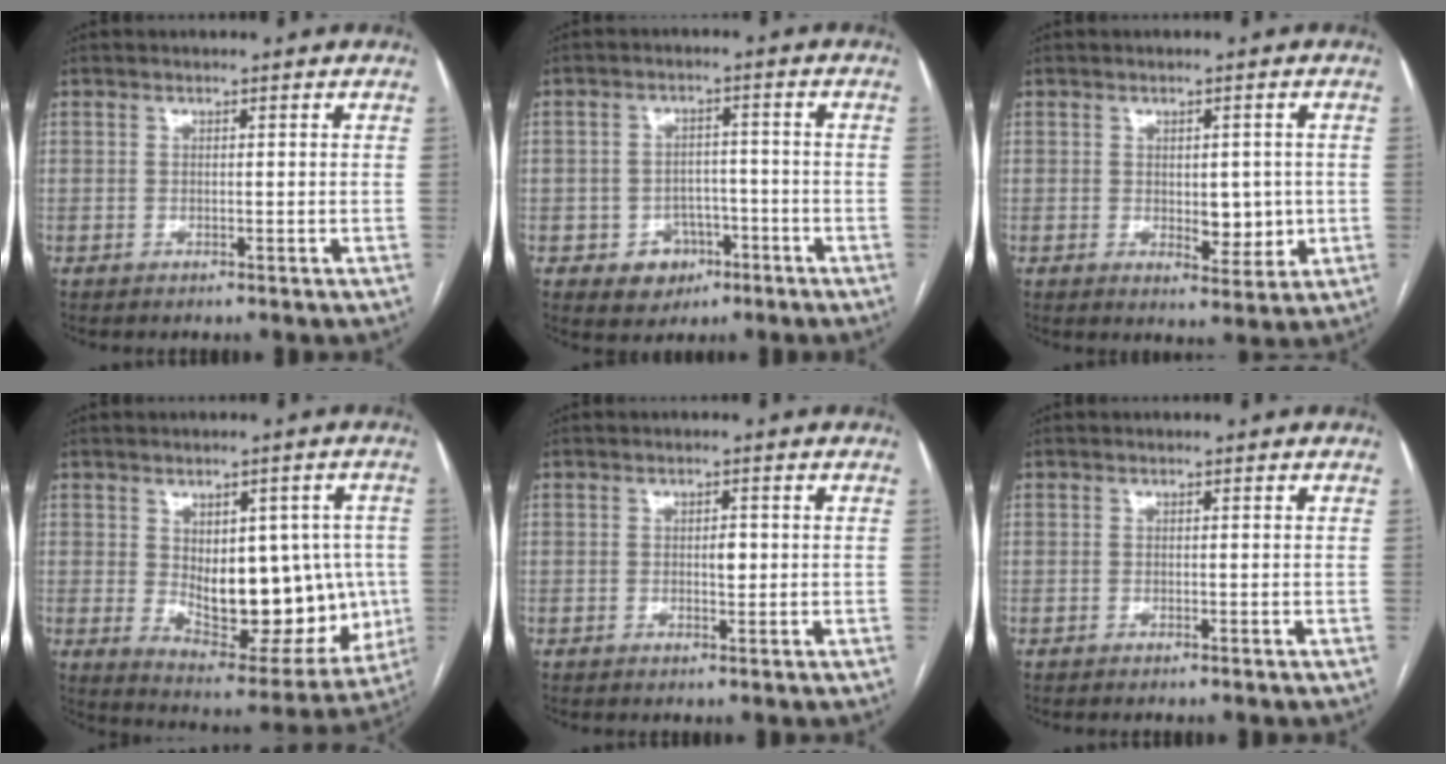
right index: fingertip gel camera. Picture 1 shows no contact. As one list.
[{"total": 5.6, "force": [-2.6, 4.7, 1.6], "torque": [-0.013, 0.011, -0.028]}, {"total": 5.4, "force": [-0.2, 2.7, 4.6], "torque": [-0.058, -0.006, 0.007]}, {"total": 17.3, "force": [-0.3, 8.5, 15.1], "torque": [-0.212, -0.001, 0.023]}, {"total": 1.8, "force": [0.1, 0.8, 1.6], "torque": [-0.024, 0.001, 0.002]}, {"total": 0.0}]